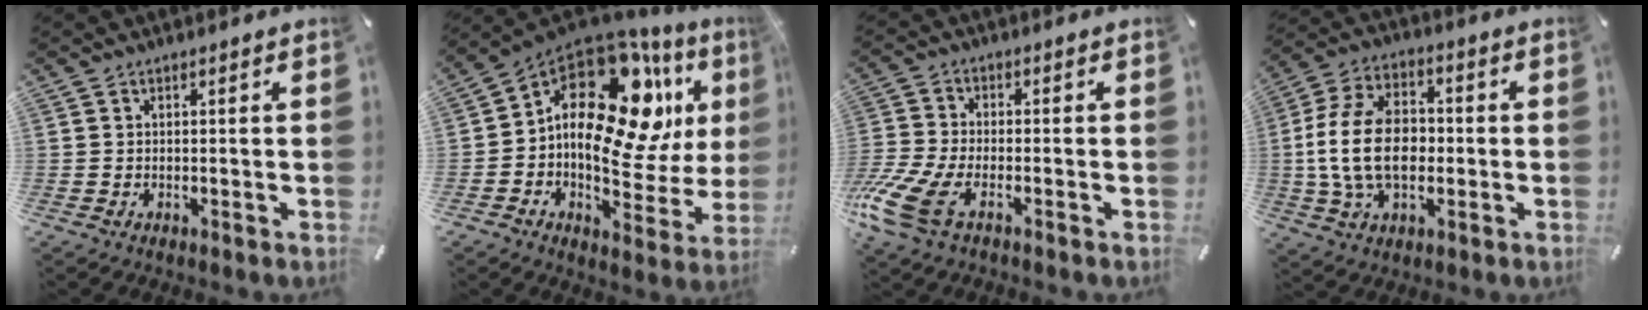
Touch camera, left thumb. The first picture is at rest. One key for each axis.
{"total": 20.7, "fx": 6.2, "fy": 12.3, "fz": 15.4, "tx": -0.233, "ty": -0.050, "tz": 0.104}
{"total": 9.9, "fx": -4.7, "fy": 4.9, "fz": 7.3, "tx": -0.178, "ty": -0.004, "tz": -0.090}
{"total": 15.3, "fx": -1.5, "fy": 10.4, "fz": 11.2, "tx": -0.251, "ty": 0.009, "tz": -0.025}